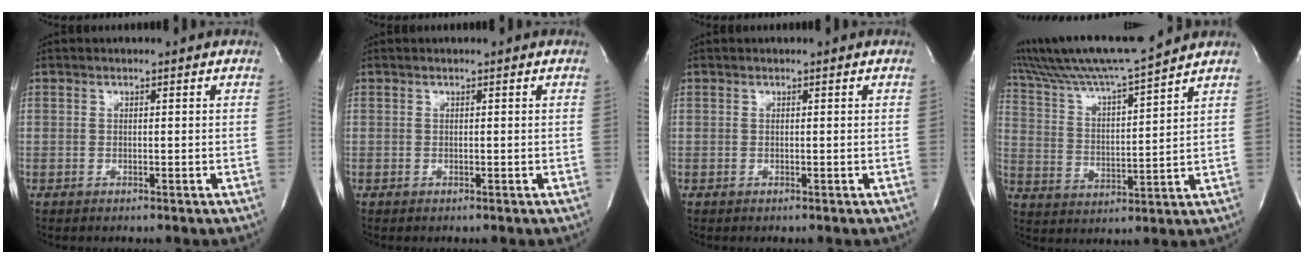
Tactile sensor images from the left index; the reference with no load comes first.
{"total": 0.0}
{"total": 0.0}
{"total": 14.7, "force": [13.2, -0.9, 6.5], "torque": [-0.132, 0.005, 0.226]}